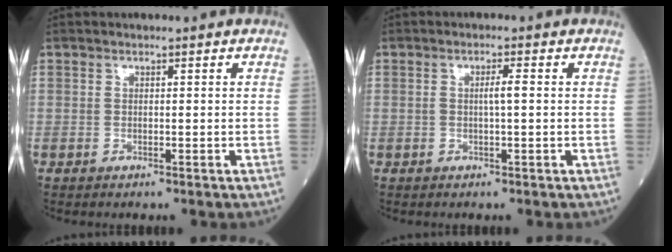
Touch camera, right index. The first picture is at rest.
{"total": 2.0, "force": [0.1, 0.0, 2.0], "torque": [-0.037, 0.002, -0.001]}